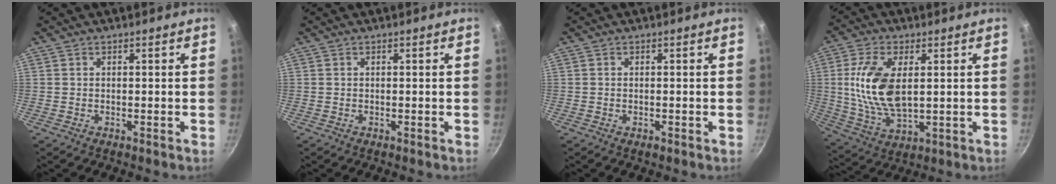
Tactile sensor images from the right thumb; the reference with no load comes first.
{"total": 0.0}
{"total": 0.8, "force": [-0.4, 0.4, 0.6], "torque": [-0.008, 0.001, -0.007]}
{"total": 13.7, "force": [1.9, 7.2, 11.5], "torque": [-0.222, -0.008, 0.043]}